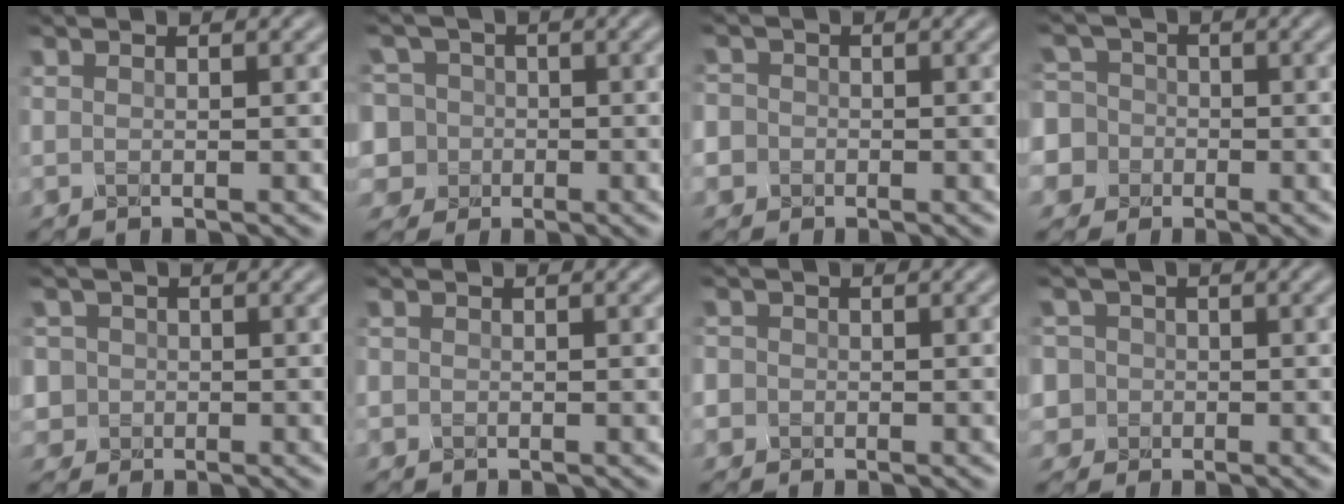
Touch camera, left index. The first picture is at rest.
{"total": 8.4, "force": [0.4, 7.9, 2.9], "torque": [-0.064, 0.031, -0.036]}
{"total": 4.8, "force": [-1.0, 4.5, 1.4], "torque": [-0.031, 0.011, -0.053]}
{"total": 8.7, "force": [-2.2, 8.1, 2.4], "torque": [-0.069, 0.016, -0.083]}
{"total": 4.6, "force": [0.3, 4.4, 1.2], "torque": [-0.025, 0.028, -0.013]}
{"total": 0.6, "force": [-0.2, 0.6, 0.1], "torque": [0.002, -0.005, -0.005]}
{"total": 2.6, "force": [-0.1, 2.4, 0.7], "torque": [-0.002, 0.013, -0.028]}
{"total": 5.9, "force": [-0.1, 5.6, 1.6], "torque": [-0.038, 0.029, -0.029]}